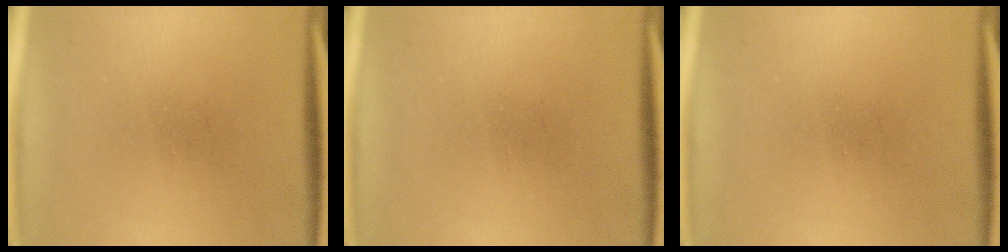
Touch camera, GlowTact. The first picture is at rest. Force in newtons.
{"total": 0.0}
{"total": 0.0}